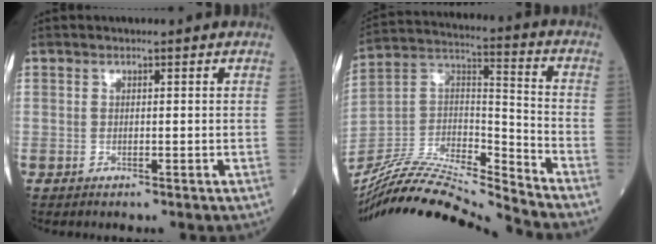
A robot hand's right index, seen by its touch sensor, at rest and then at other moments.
{"total": 21.8, "force": [-20.5, -0.2, 7.5], "torque": [-0.172, 0.010, -0.363]}